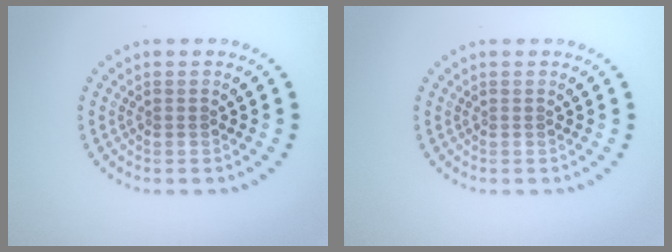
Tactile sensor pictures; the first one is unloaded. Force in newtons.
{"total": 0.0}